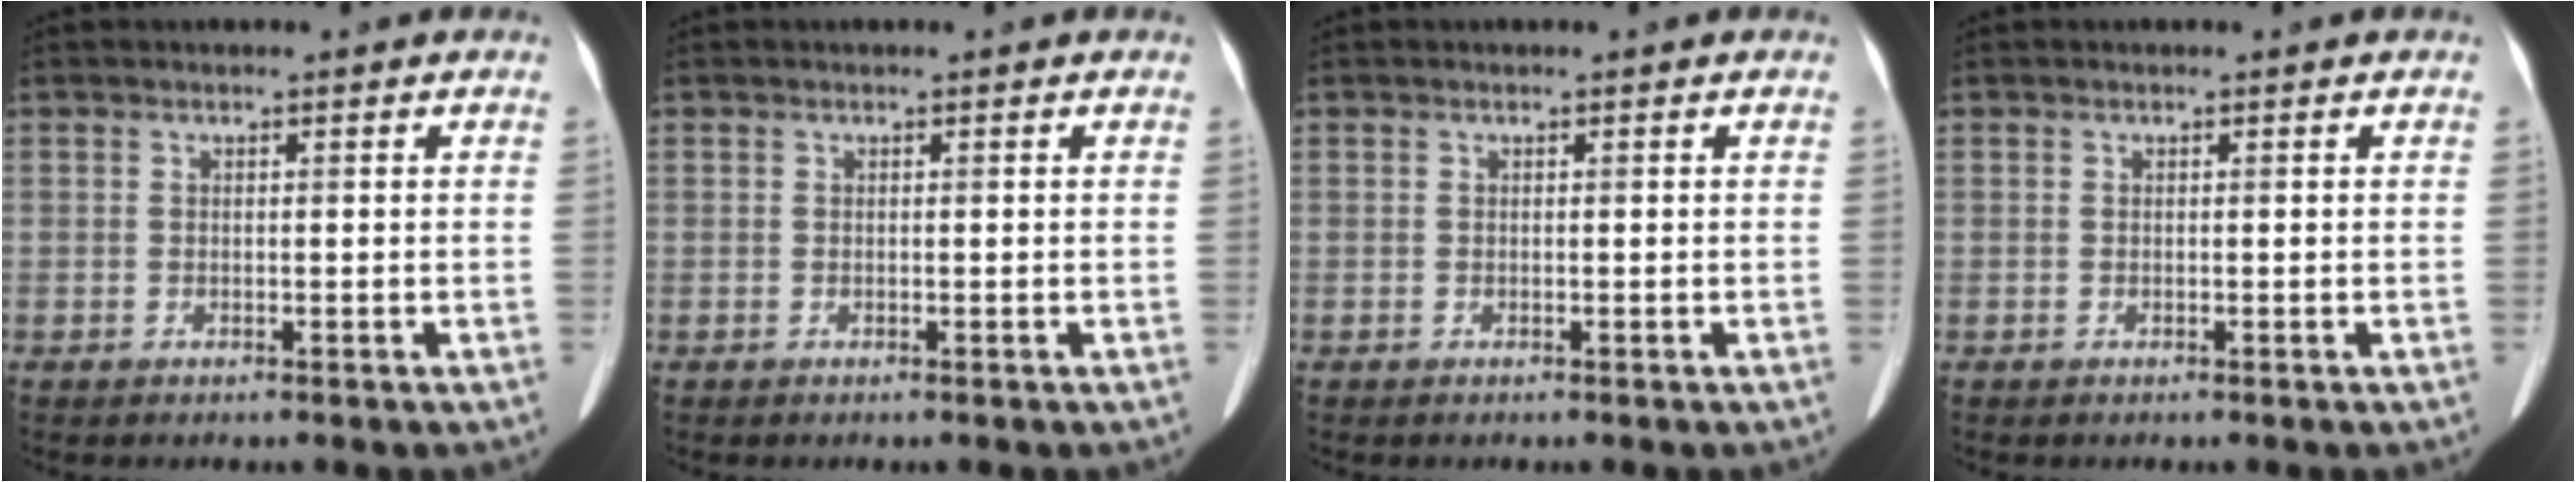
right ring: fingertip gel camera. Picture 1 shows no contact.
{"total": 0.0}
{"total": 0.0}
{"total": 0.0}